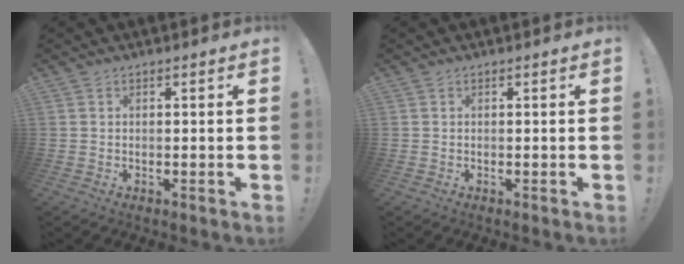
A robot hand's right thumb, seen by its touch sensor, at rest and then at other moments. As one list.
[{"total": 0.0}]